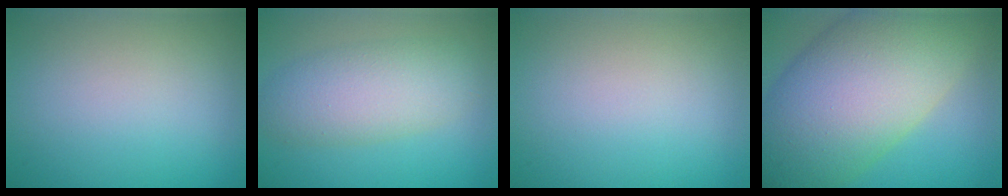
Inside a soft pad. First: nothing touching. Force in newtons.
{"total": 5.4, "press": 5.4, "slide": 0.2}
{"total": 0.0}
{"total": 15.9, "press": 15.9, "slide": 0.6}